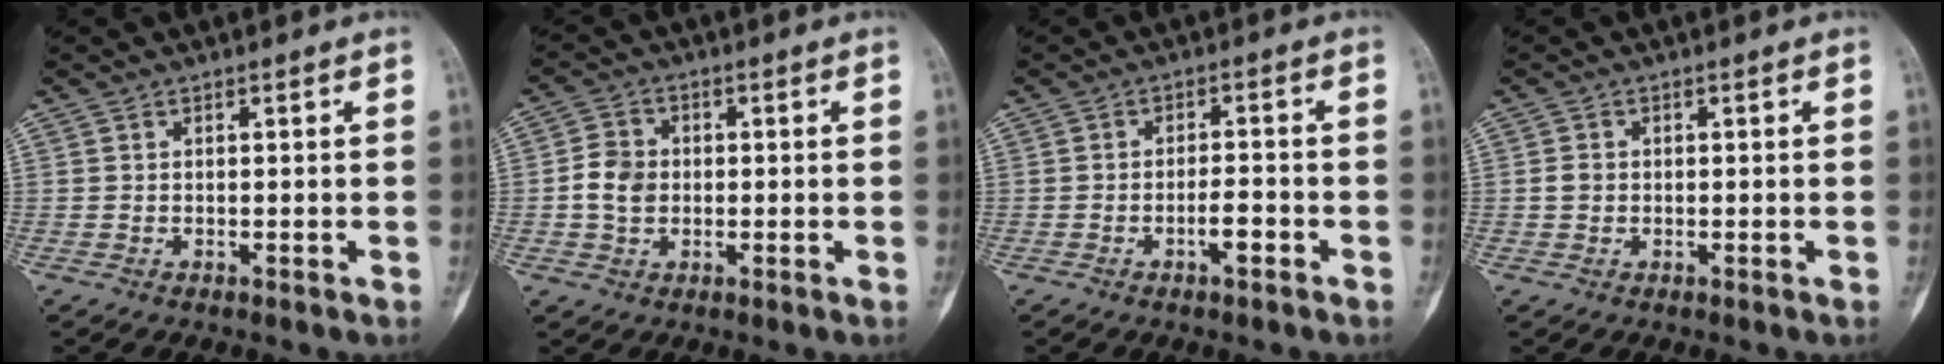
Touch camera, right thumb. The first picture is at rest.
{"total": 5.2, "force": [-0.3, 4.3, 2.9], "torque": [-0.046, 0.010, -0.011]}
{"total": 3.6, "force": [-1.7, 1.1, 3.0], "torque": [-0.047, 0.014, -0.030]}
{"total": 1.5, "force": [-0.1, 1.3, 0.7], "torque": [-0.012, 0.004, -0.001]}